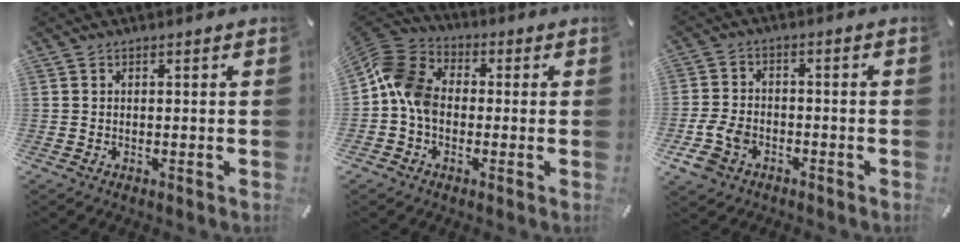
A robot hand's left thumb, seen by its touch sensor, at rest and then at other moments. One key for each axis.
{"total": 10.5, "fx": -1.3, "fy": 8.1, "fz": 6.6, "tx": -0.152, "ty": 0.025, "tz": -0.023}
{"total": 7.7, "fx": -3.6, "fy": 5.5, "fz": 4.0, "tx": -0.102, "ty": 0.010, "tz": -0.070}